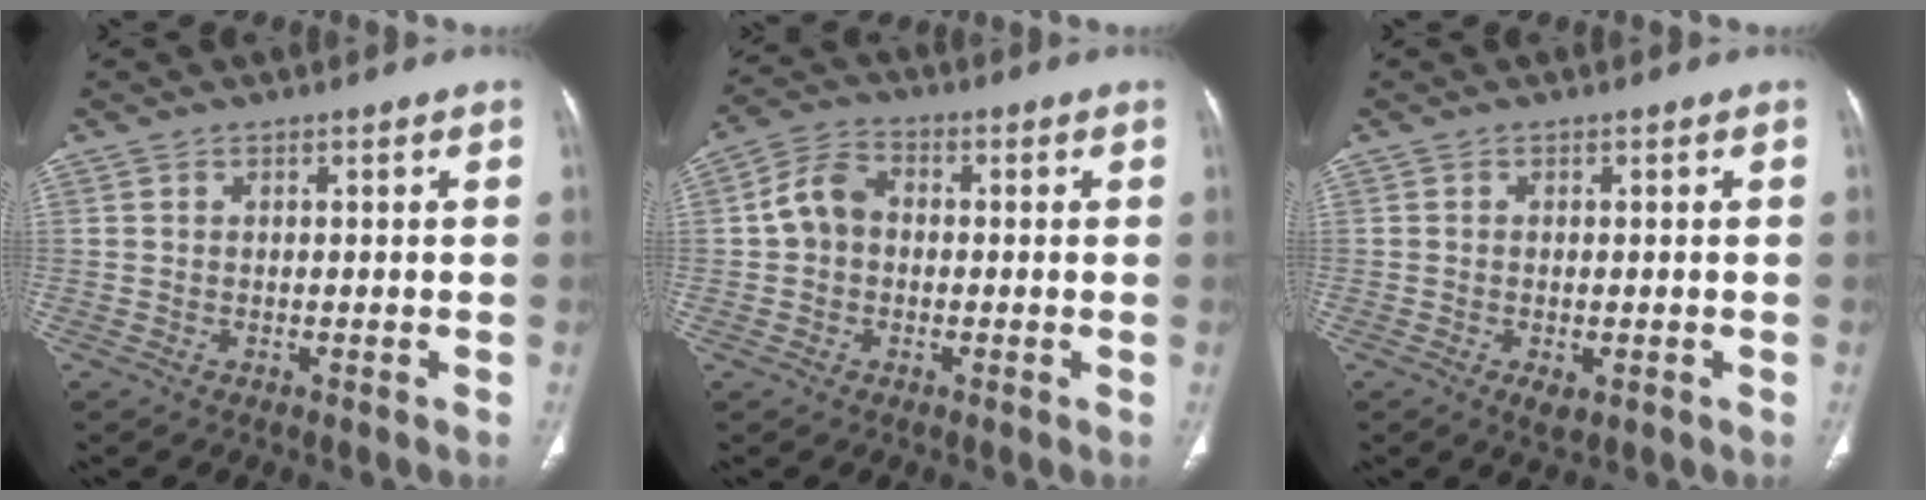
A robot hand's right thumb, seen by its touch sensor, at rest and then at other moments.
{"total": 6.6, "force": [0.0, 5.2, 4.1], "torque": [-0.065, 0.020, -0.013]}
{"total": 2.5, "force": [-0.9, 1.2, 2.0], "torque": [-0.035, -0.004, -0.012]}